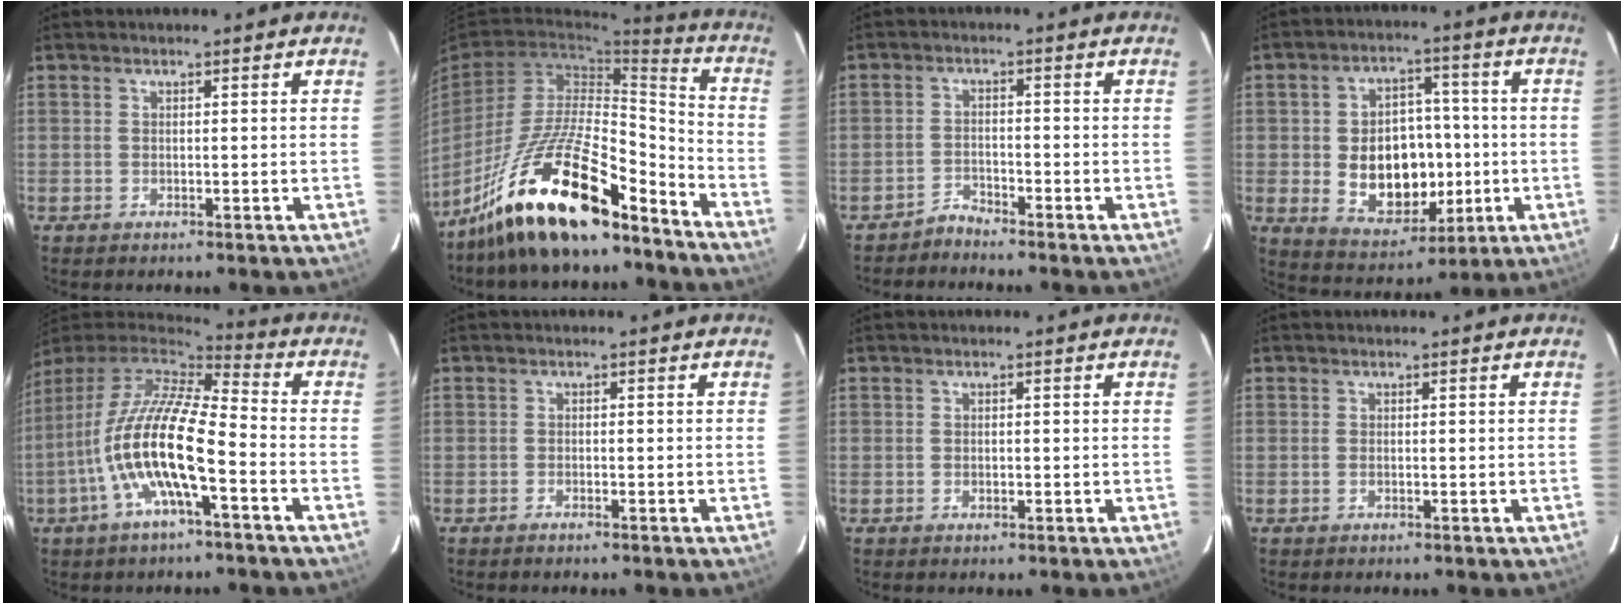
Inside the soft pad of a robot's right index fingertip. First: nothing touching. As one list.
[{"total": 21.3, "force": [-15.7, 5.7, 13.2], "torque": [-0.246, -0.004, -0.274]}, {"total": 2.5, "force": [-2.4, 0.3, -0.2], "torque": [0.004, 0.003, -0.050]}, {"total": 14.1, "force": [-1.7, 10.3, 9.5], "torque": [-0.189, 0.012, 0.001]}, {"total": 16.4, "force": [-5.5, 3.7, 15.1], "torque": [-0.279, -0.018, -0.108]}, {"total": 0.9, "force": [-0.8, 0.1, 0.3], "torque": [-0.011, 0.001, -0.020]}, {"total": 0.7, "force": [-0.1, 0.6, 0.3], "torque": [-0.004, 0.000, -0.001]}, {"total": 0.6, "force": [-0.1, 0.1, 0.5], "torque": [-0.013, 0.001, -0.004]}]